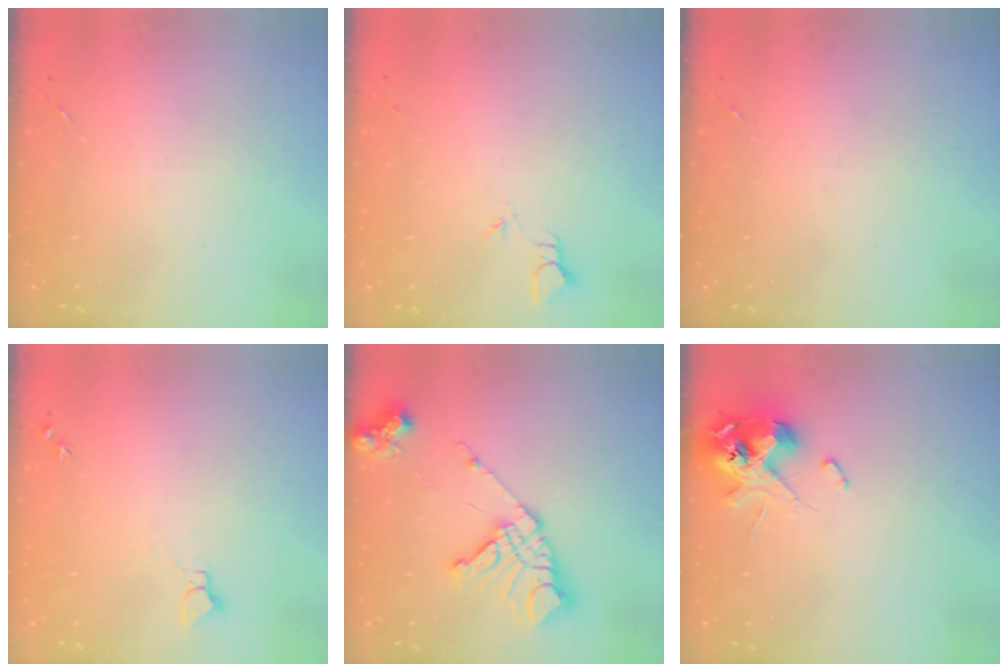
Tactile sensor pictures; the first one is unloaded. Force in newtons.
{"total": 2.3, "press": 2.3, "slide": 0.1}
{"total": 0.0}
{"total": 3.8, "press": 3.8, "slide": 0.4}
{"total": 16.4, "press": 16.3, "slide": 1.9}
{"total": 12.1, "press": 11.9, "slide": 1.8}